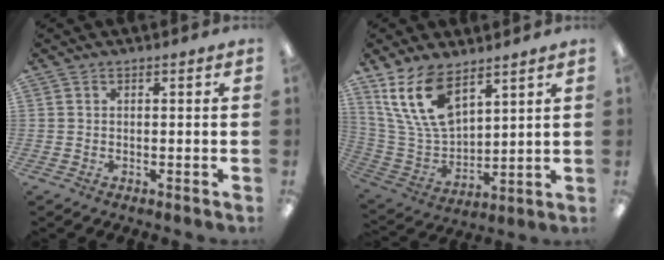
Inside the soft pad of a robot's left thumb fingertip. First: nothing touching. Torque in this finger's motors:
{"motor_torque": [1.00, 1.14, 1.19, -1.58, 0.18]}